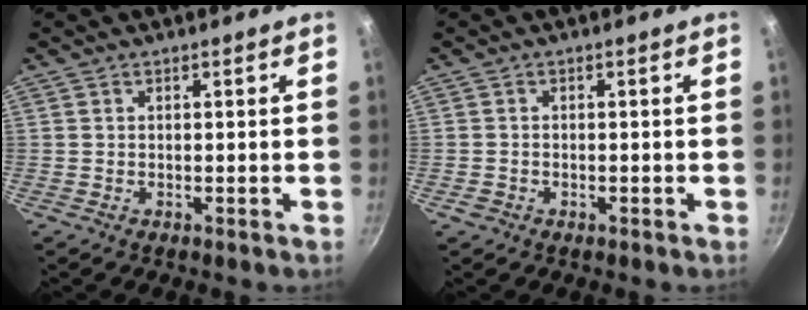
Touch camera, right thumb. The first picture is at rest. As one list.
[{"total": 1.5, "force": [-0.7, 1.1, 0.7], "torque": [-0.016, 0.004, -0.010]}]